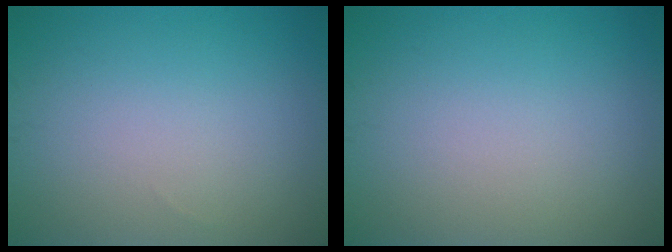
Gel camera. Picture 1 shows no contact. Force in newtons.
{"total": 0.0}